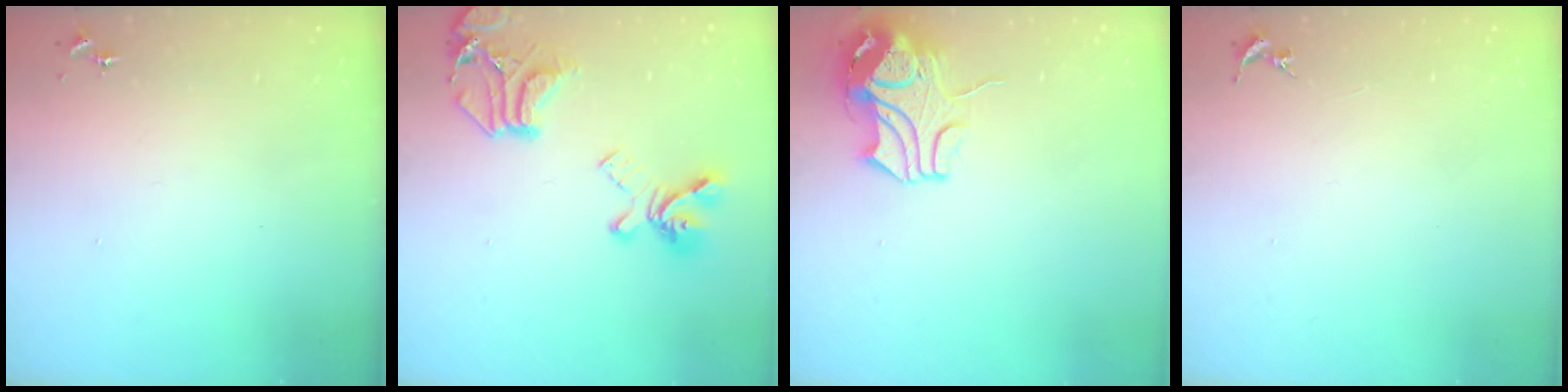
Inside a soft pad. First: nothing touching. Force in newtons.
{"total": 21.7, "press": 21.6, "slide": 2.0}
{"total": 10.5, "press": 10.4, "slide": 1.1}
{"total": 0.0}